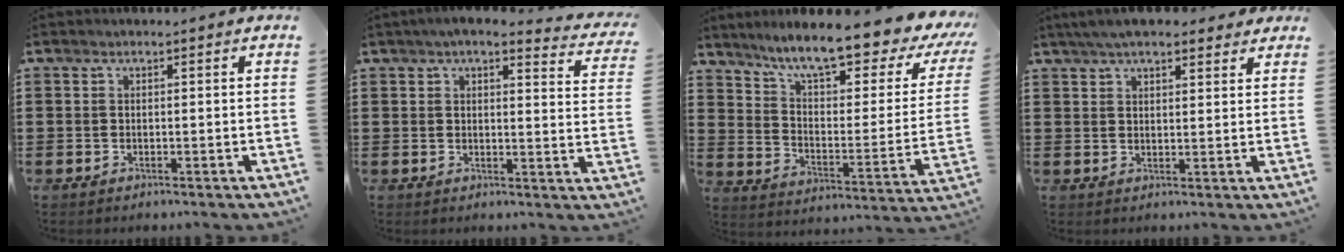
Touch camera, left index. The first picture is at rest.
{"total": 4.2, "force": [3.6, 0.3, 2.2], "torque": [-0.056, -0.011, 0.061]}
{"total": 10.1, "force": [8.3, 0.6, 5.8], "torque": [-0.128, -0.060, 0.135]}
{"total": 5.5, "force": [4.6, 1.4, 2.6], "torque": [-0.062, 0.001, 0.086]}